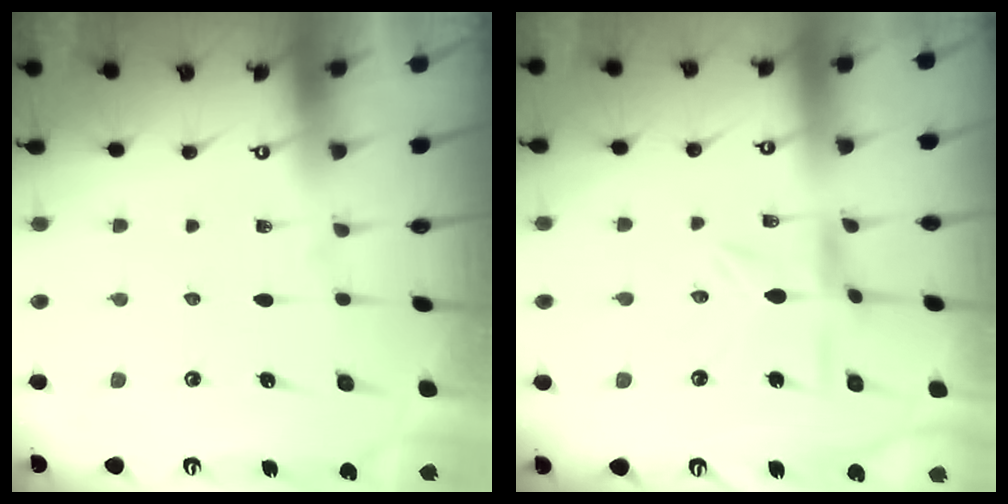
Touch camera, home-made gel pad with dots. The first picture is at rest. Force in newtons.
{"total": 4.5, "press": 4.4, "slide": 0.4}